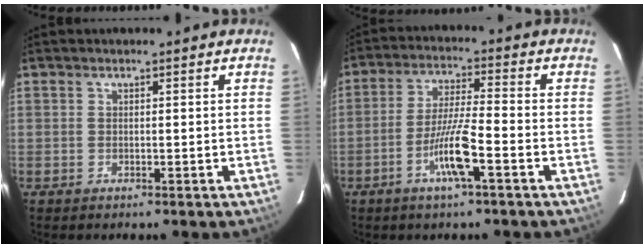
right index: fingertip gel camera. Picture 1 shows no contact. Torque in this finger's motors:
{"motor_torque": [1.32, -0.66, 0.85, 0.09]}